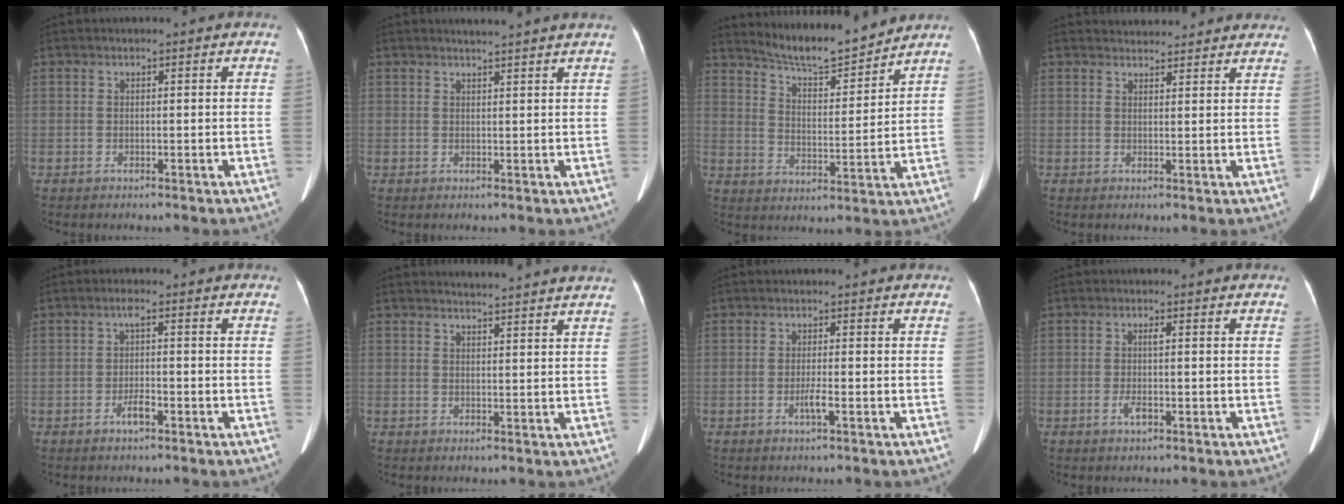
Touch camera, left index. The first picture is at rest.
{"total": 3.8, "force": [3.5, -0.8, 1.2], "torque": [-0.016, 0.007, 0.040]}
{"total": 9.8, "force": [9.6, 0.2, 2.2], "torque": [-0.049, -0.005, 0.161]}
{"total": 7.3, "force": [7.0, 1.9, 1.1], "torque": [-0.001, 0.022, 0.069]}
{"total": 2.6, "force": [-1.3, 0.5, 2.2], "torque": [-0.042, -0.002, -0.024]}
{"total": 6.7, "force": [6.4, -0.8, 1.5], "torque": [-0.020, 0.006, 0.066]}
{"total": 1.8, "force": [-0.8, -0.1, 1.6], "torque": [-0.034, -0.003, -0.014]}
{"total": 2.5, "force": [-0.8, 0.7, 2.3], "torque": [-0.049, -0.002, -0.015]}